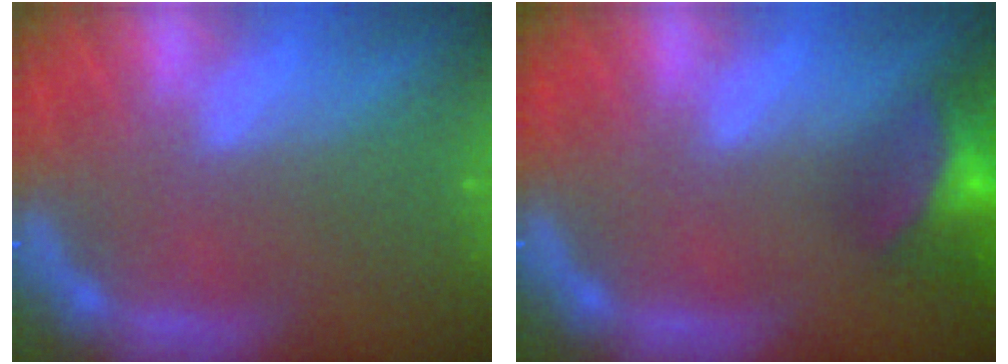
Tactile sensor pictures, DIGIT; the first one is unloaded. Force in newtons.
{"total": 8.0}